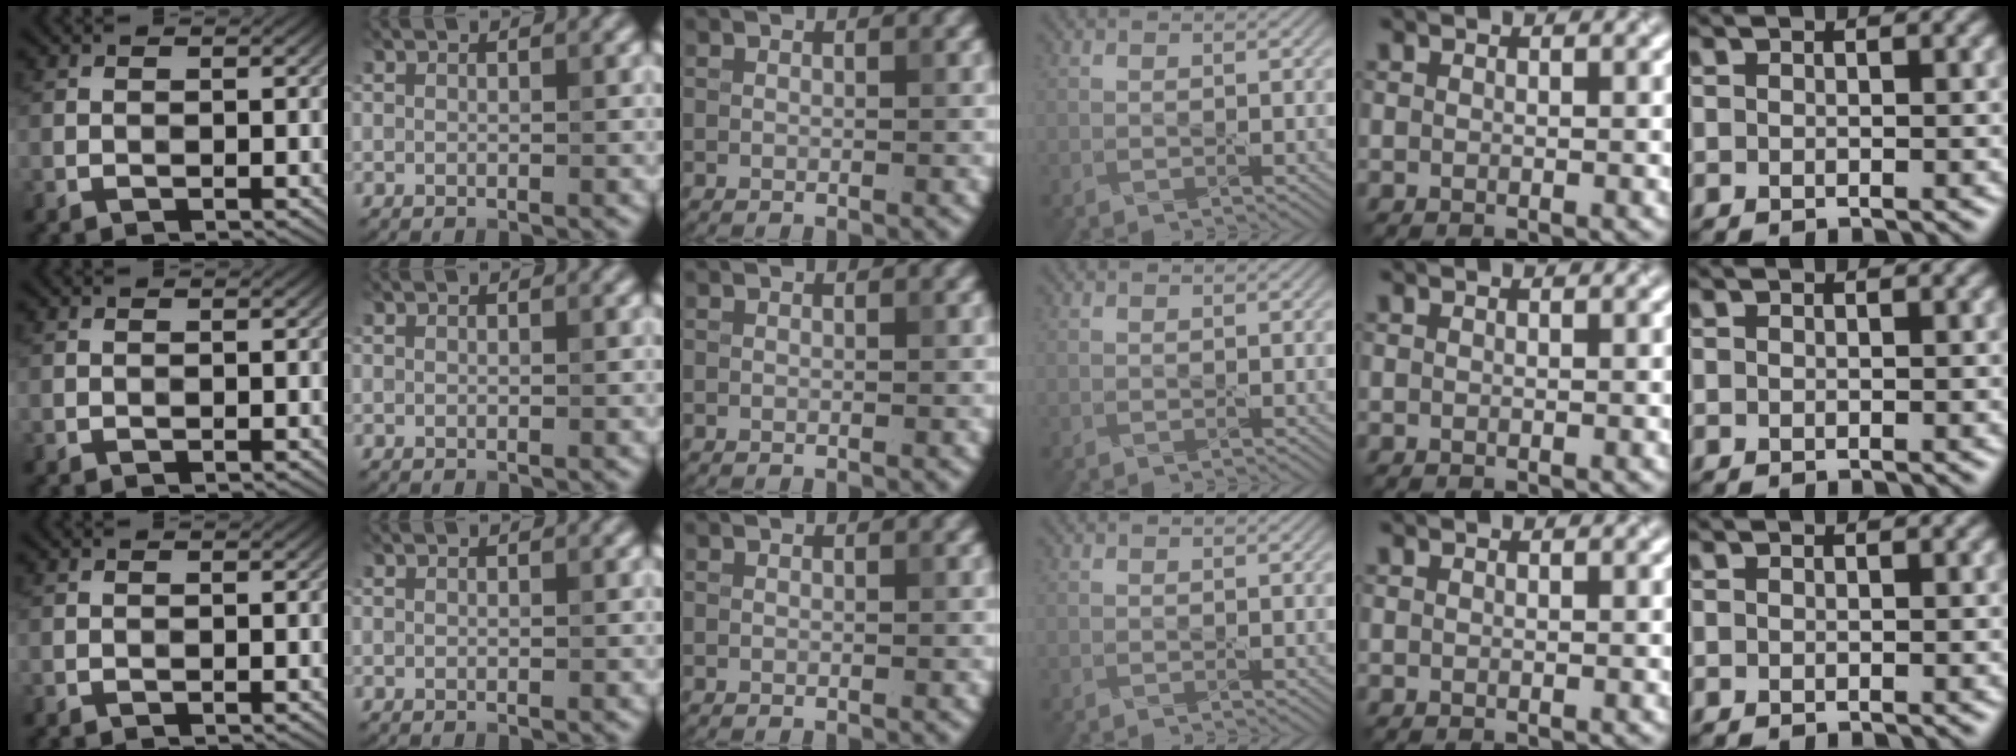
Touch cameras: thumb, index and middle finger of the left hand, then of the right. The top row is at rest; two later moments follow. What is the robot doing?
{"motion": "pour", "object": "sugar"}